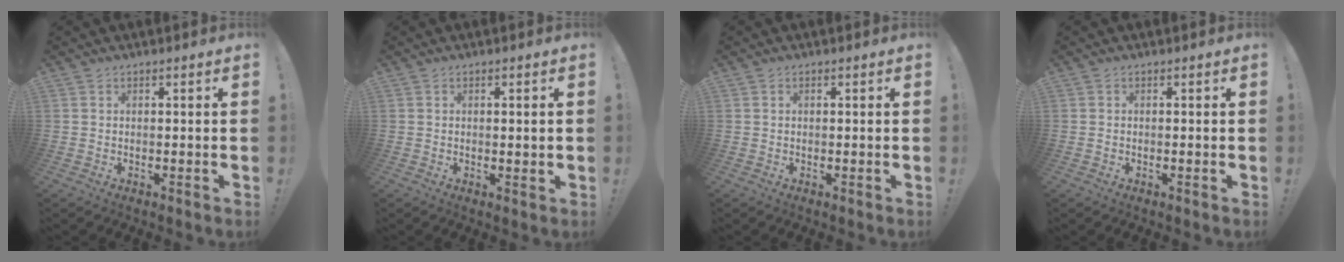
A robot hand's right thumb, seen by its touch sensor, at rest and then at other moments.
{"total": 1.6, "force": [0.3, 0.0, 1.6], "torque": [-0.018, -0.005, 0.003]}
{"total": 0.0}
{"total": 0.0}